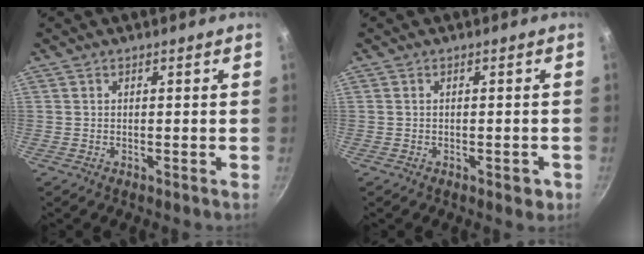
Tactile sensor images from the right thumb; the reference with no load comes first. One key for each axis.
{"total": 2.5, "fx": -1.1, "fy": 1.2, "fz": 1.9, "tx": -0.013, "ty": 0.009, "tz": -0.008}